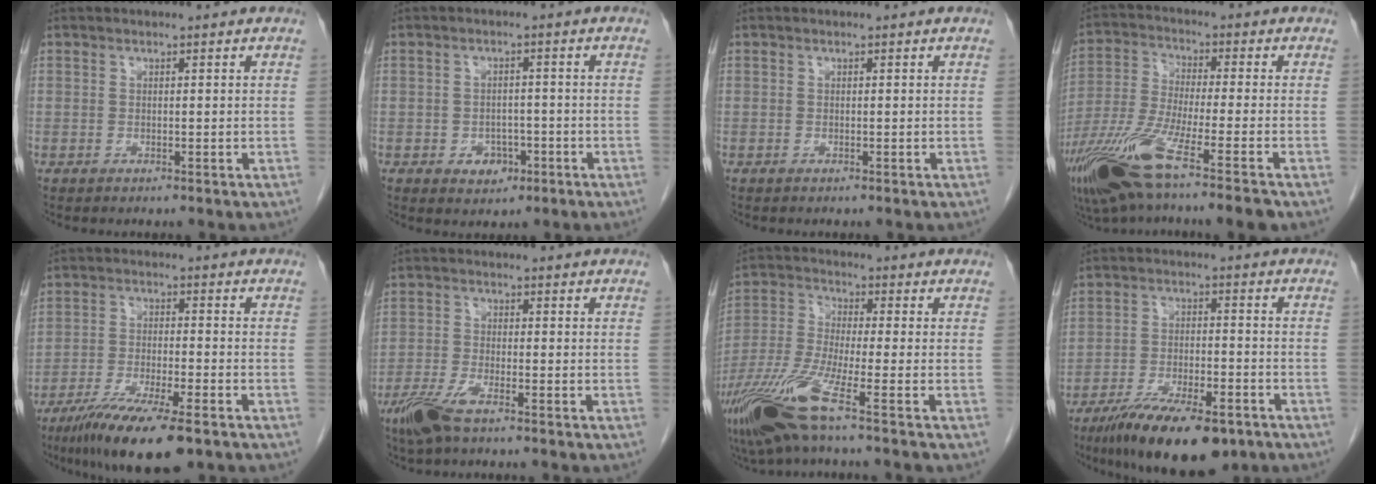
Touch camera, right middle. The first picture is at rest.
{"total": 3.6, "force": [-1.6, 2.7, 1.9], "torque": [-0.023, 0.004, -0.014]}
{"total": 0.0}
{"total": 15.8, "force": [-10.0, 0.0, 12.3], "torque": [-0.262, -0.048, -0.187]}
{"total": 12.5, "force": [-8.5, 1.6, 9.0], "torque": [-0.157, -0.032, -0.140]}
{"total": 5.4, "force": [-3.8, 0.9, 3.8], "torque": [-0.087, -0.012, -0.074]}
{"total": 11.8, "force": [-7.2, -0.5, 9.4], "torque": [-0.202, -0.033, -0.143]}
{"total": 15.0, "force": [-10.5, 4.3, 9.8], "torque": [-0.160, -0.024, -0.172]}